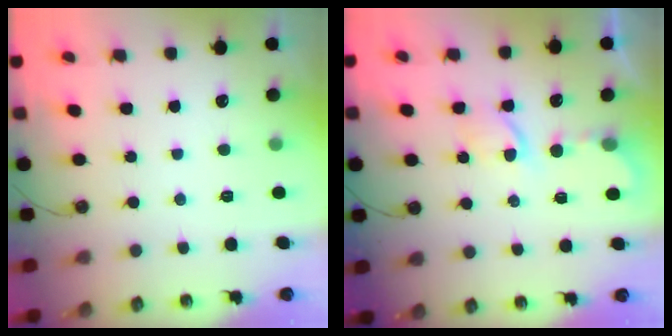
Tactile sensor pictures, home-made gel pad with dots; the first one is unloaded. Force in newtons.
{"total": 3.8, "press": 3.8, "slide": 0.5}